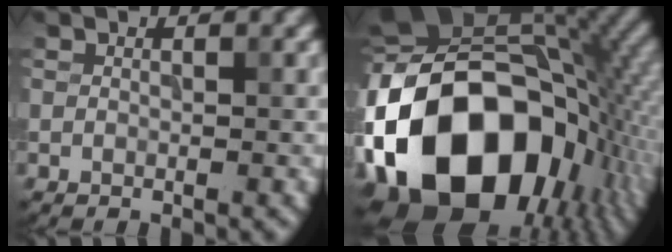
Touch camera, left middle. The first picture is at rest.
{"total": 21.2, "force": [-5.1, 14.7, 14.4], "torque": [-0.291, -0.001, -0.095]}